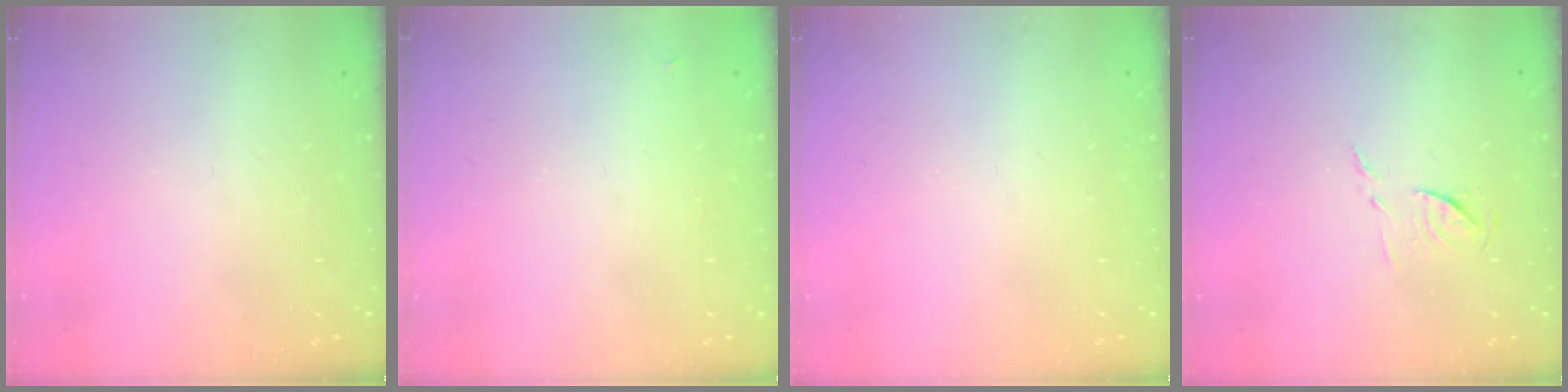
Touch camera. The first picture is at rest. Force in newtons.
{"total": 2.8, "press": 2.8, "slide": 0.4}
{"total": 0.0}
{"total": 7.3, "press": 7.3, "slide": 0.5}